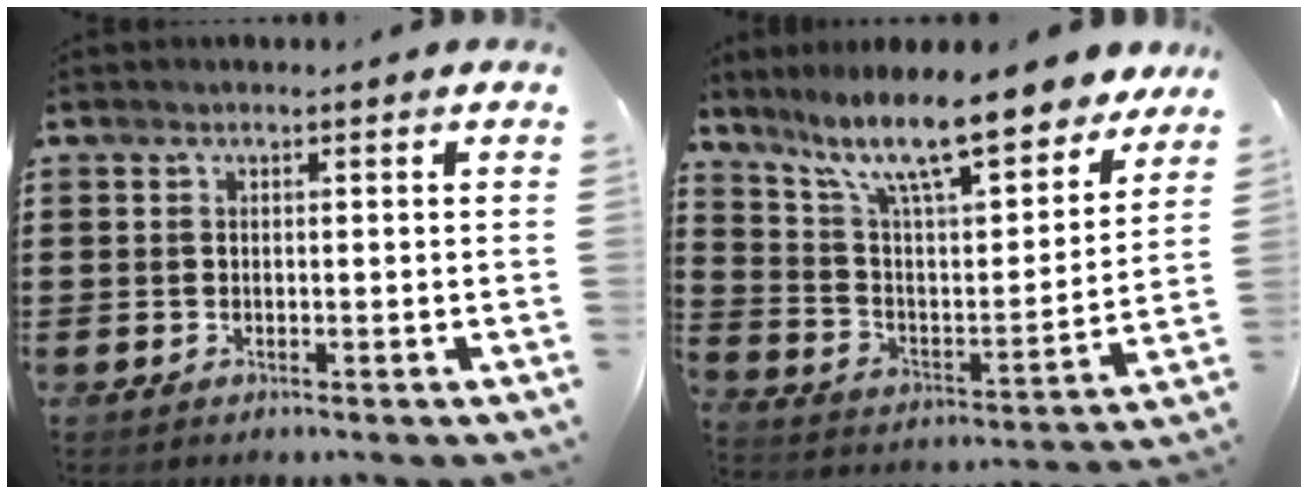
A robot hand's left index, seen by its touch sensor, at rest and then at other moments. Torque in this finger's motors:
{"motor_torque": [2.14, 0.00, 1.05, 0.21]}